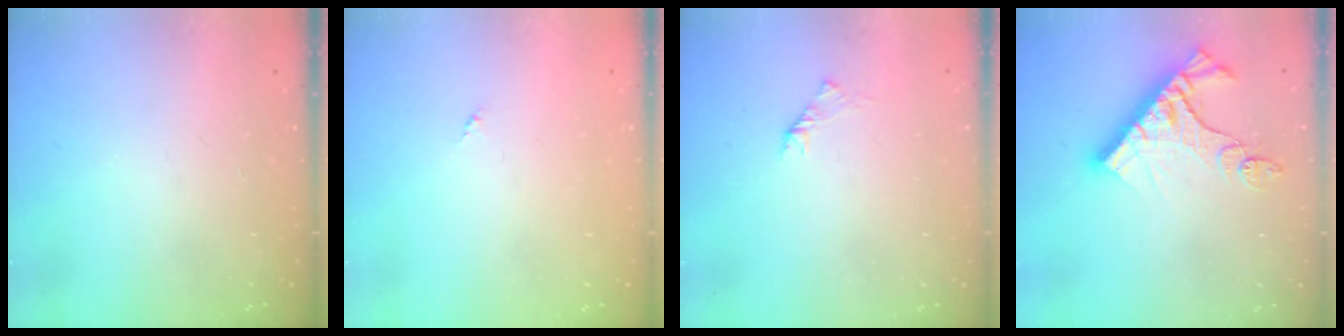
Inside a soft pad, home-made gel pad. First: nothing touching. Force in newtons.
{"total": 0.0}
{"total": 1.6, "press": 1.4, "slide": 0.6}
{"total": 11.8, "press": 11.8, "slide": 1.1}